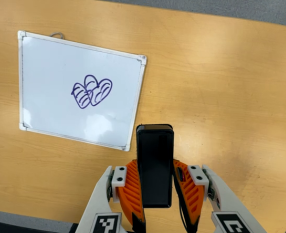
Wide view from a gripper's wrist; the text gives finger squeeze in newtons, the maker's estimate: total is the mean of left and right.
{"total": 4.5, "left": 3.3, "right": 5.7}